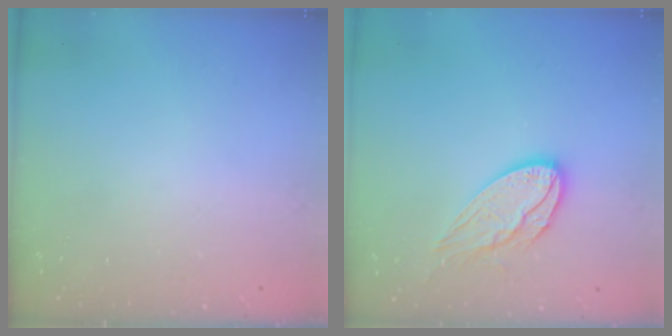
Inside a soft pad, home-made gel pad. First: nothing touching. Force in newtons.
{"total": 11.5, "press": 11.5, "slide": 0.6}